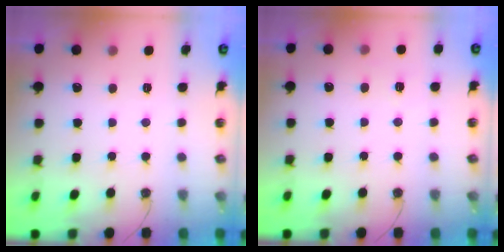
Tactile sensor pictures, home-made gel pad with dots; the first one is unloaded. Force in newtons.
{"total": 10.2, "press": 3.5, "slide": 9.6}